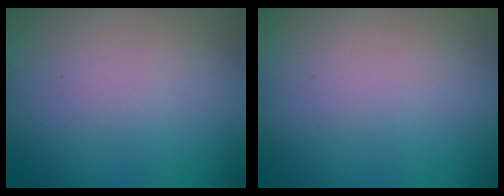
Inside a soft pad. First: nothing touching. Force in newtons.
{"total": 0.0}